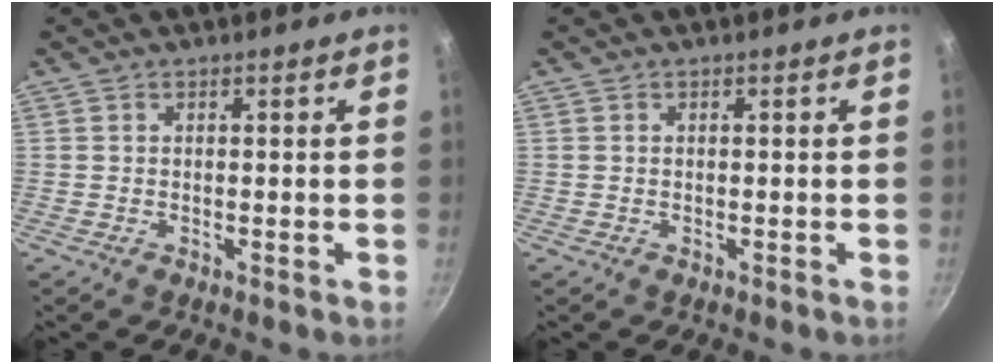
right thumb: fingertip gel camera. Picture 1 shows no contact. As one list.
[{"total": 0.0}]